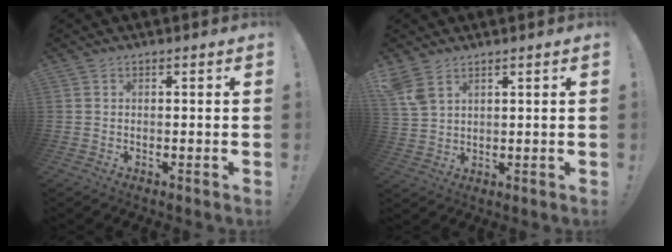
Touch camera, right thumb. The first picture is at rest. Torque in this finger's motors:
{"motor_torque": [0.15, 0.05, 0.59, 0.43, 0.01]}